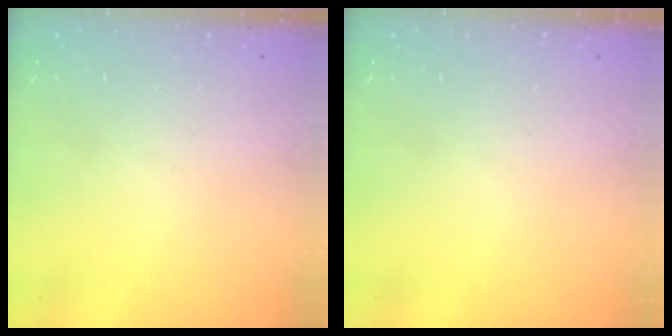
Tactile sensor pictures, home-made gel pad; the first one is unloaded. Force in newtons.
{"total": 0.0}